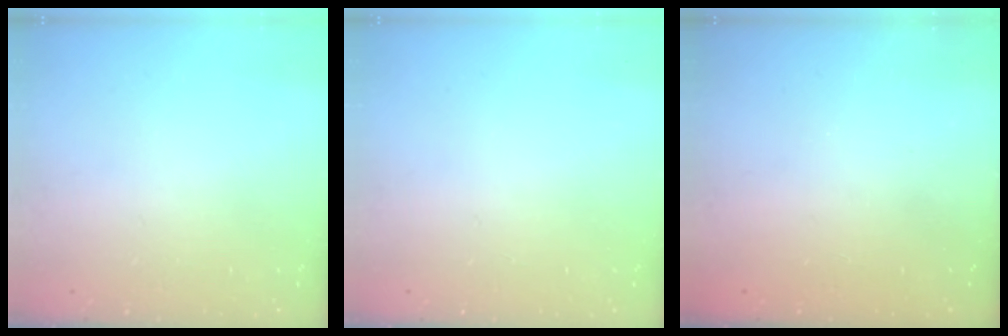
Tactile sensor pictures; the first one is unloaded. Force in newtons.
{"total": 0.0}
{"total": 2.4, "press": 2.3, "slide": 0.7}